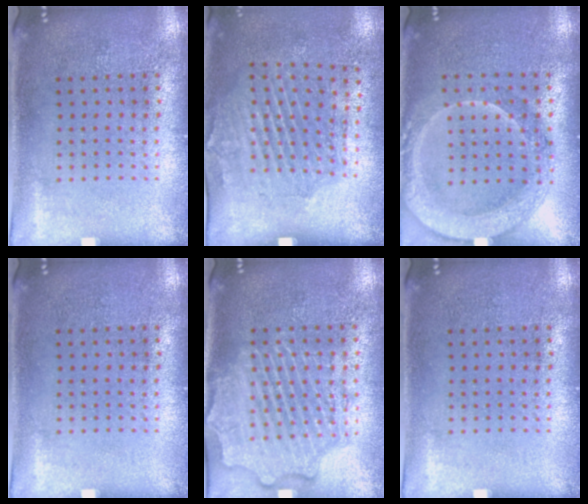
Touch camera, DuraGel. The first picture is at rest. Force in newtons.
{"total": 2.0, "press": 1.2, "slide": 1.6}
{"total": 2.1, "press": 1.9, "slide": 0.8}
{"total": 0.0}
{"total": 2.5, "press": 2.4, "slide": 0.3}
{"total": 0.0}